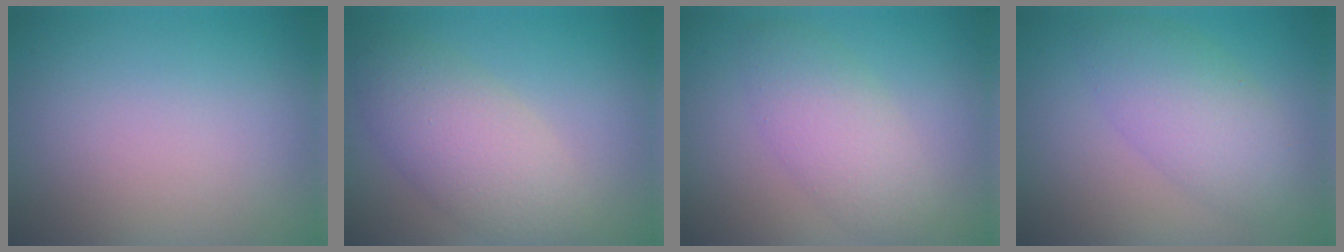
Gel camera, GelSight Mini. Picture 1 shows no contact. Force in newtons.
{"total": 5.6, "press": 5.6, "slide": 0.1}
{"total": 4.2, "press": 4.2, "slide": 0.1}
{"total": 4.9, "press": 4.9, "slide": 0.1}